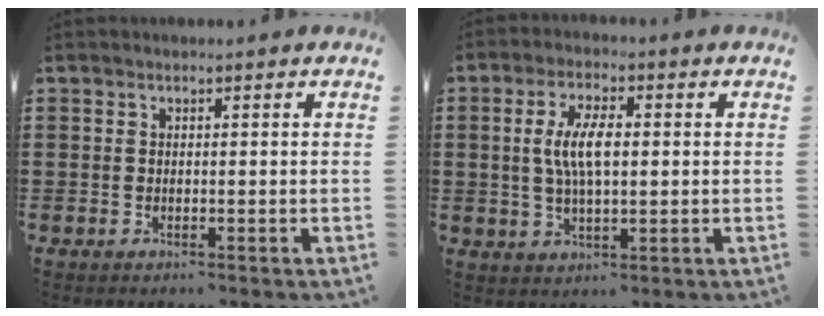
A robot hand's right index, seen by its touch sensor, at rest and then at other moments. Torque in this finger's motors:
{"motor_torque": [0.35, -0.16, 0.36, 0.08]}